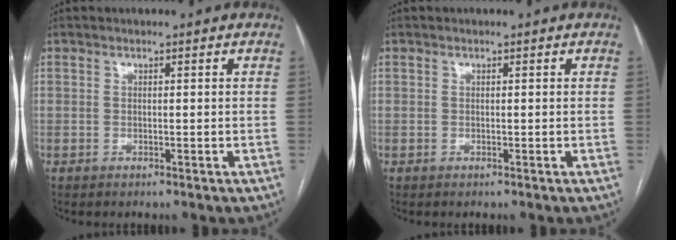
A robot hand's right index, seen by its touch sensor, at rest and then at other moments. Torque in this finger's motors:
{"motor_torque": [0.12, 0.09, 0.04, 0.01]}